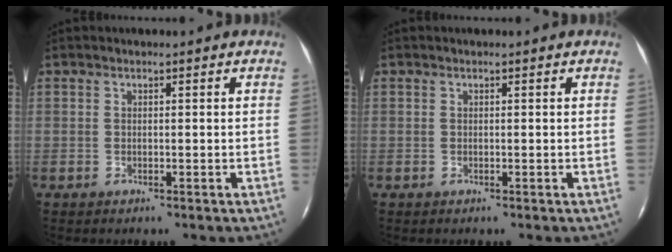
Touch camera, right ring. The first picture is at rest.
{"total": 0.0}